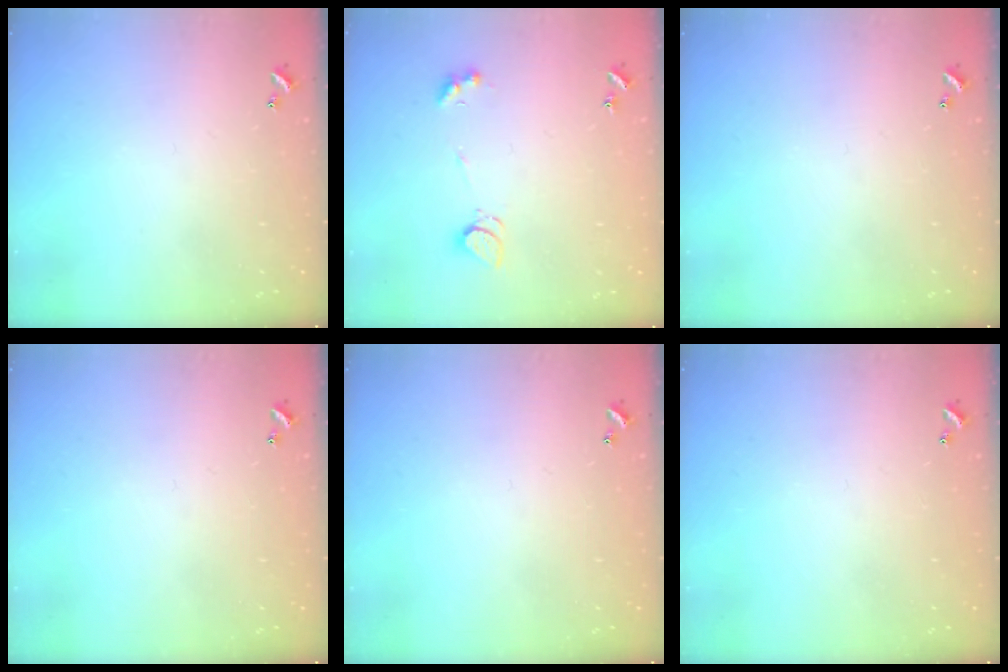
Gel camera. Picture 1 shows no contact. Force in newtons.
{"total": 2.6, "press": 2.5, "slide": 0.6}
{"total": 0.0}
{"total": 0.0}
{"total": 0.0}
{"total": 0.0}